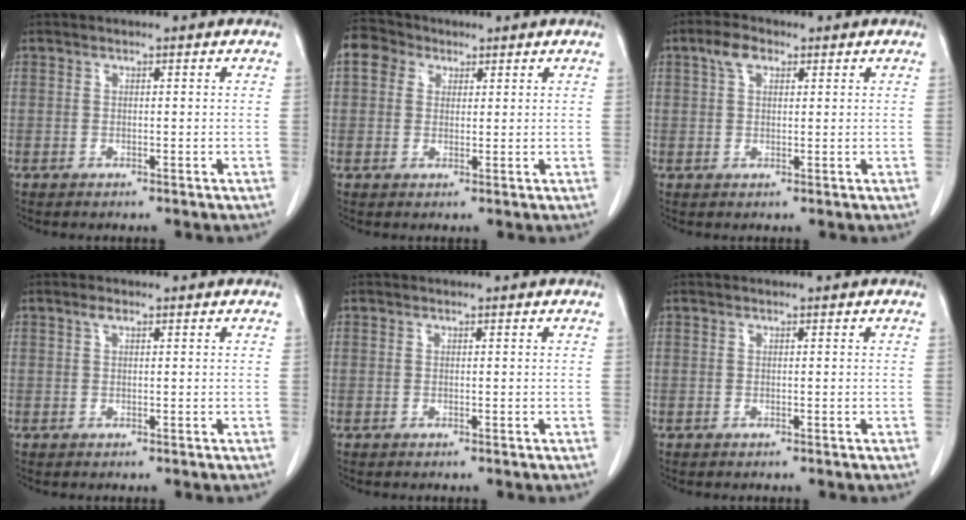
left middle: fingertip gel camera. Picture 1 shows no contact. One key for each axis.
{"total": 4.9, "fx": 2.4, "fy": 3.9, "fz": 1.7, "tx": -0.036, "ty": 0.021, "tz": 0.046}
{"total": 3.2, "fx": 1.7, "fy": 1.8, "fz": 2.1, "tx": -0.048, "ty": 0.013, "tz": 0.034}
{"total": 1.0, "fx": 0.6, "fy": 0.3, "fz": 0.8, "tx": -0.018, "ty": 0.006, "tz": 0.012}
{"total": 0.0}
{"total": 0.0}